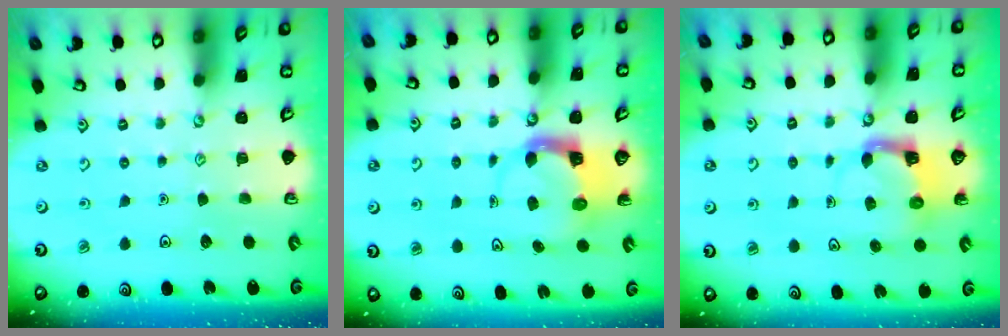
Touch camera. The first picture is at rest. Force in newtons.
{"total": 3.7, "press": 3.7, "slide": 0.6}
{"total": 3.9, "press": 3.9, "slide": 0.8}